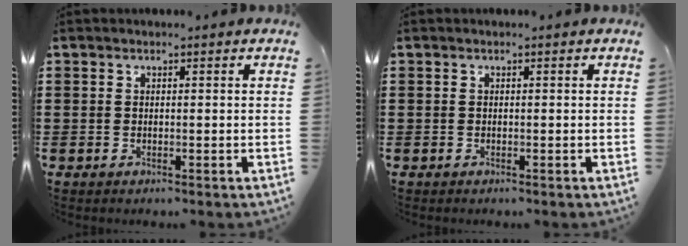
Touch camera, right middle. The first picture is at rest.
{"total": 0.0}